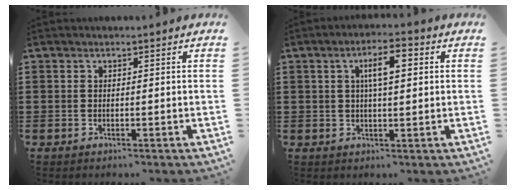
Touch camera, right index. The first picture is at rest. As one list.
[{"total": 5.3, "force": [1.2, 1.4, 4.9], "torque": [-0.089, 0.007, 0.016]}]